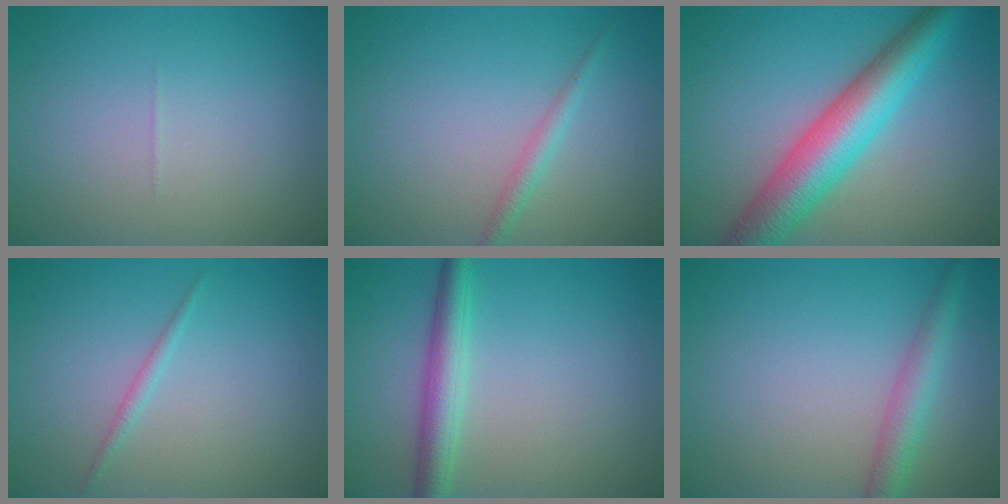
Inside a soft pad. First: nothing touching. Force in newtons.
{"total": 1.4, "press": 1.4, "slide": 0.0}
{"total": 8.0, "press": 8.0, "slide": 0.2}
{"total": 0.9, "press": 0.9, "slide": 0.0}
{"total": 3.5, "press": 3.5, "slide": 0.1}
{"total": 3.2, "press": 3.1, "slide": 0.2}